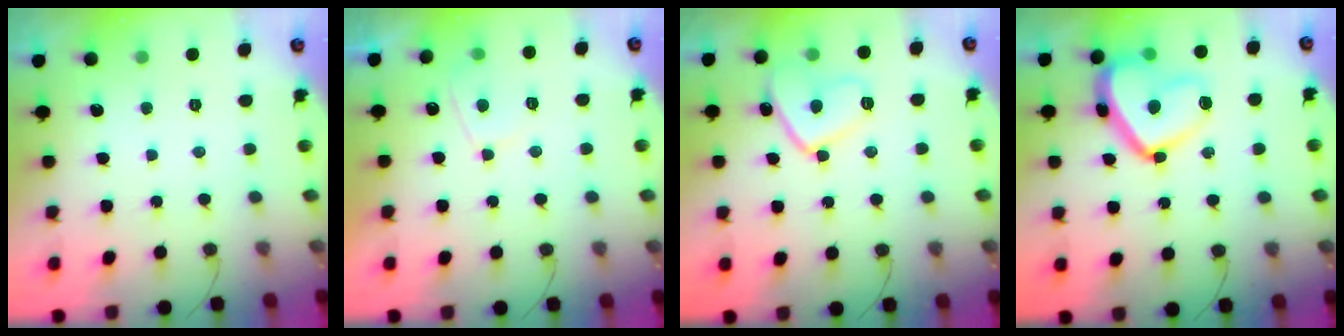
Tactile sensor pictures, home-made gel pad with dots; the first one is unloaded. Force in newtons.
{"total": 4.1, "press": 4.0, "slide": 0.8}
{"total": 11.5, "press": 11.4, "slide": 1.2}
{"total": 16.4, "press": 16.4, "slide": 1.6}